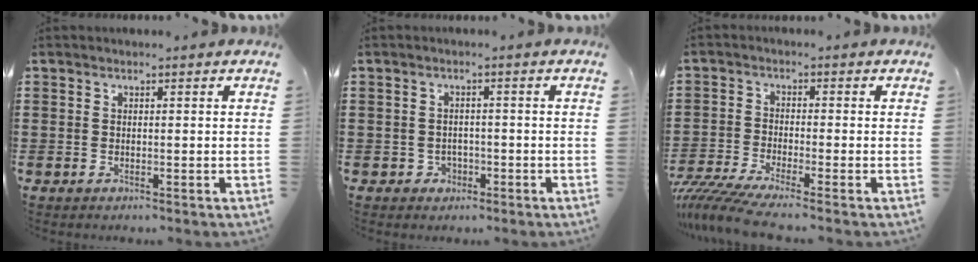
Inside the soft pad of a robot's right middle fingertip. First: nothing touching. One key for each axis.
{"total": 1.4, "fx": -0.7, "fy": 1.1, "fz": 0.3, "tx": -0.012, "ty": 0.002, "tz": -0.018}
{"total": 4.4, "fx": -3.9, "fy": -0.5, "fz": 2.0, "tx": -0.064, "ty": -0.026, "tz": -0.083}